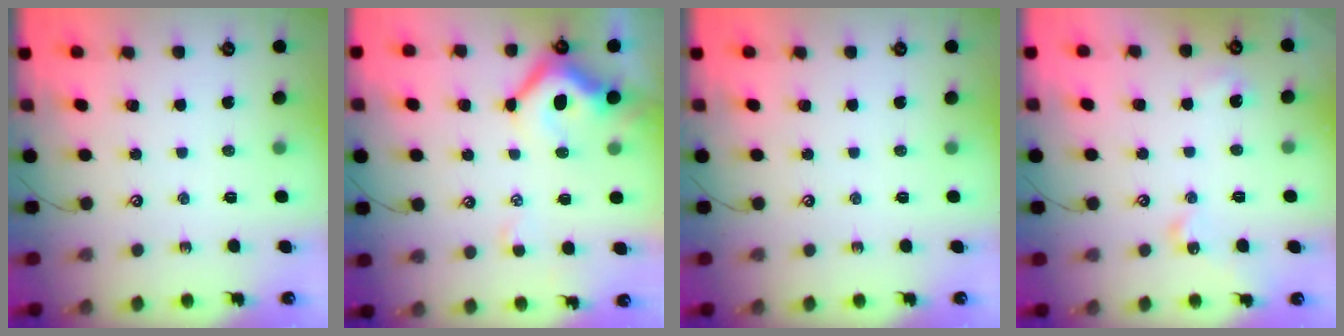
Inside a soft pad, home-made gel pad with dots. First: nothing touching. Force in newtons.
{"total": 7.1, "press": 6.9, "slide": 1.5}
{"total": 0.0}
{"total": 3.7, "press": 3.6, "slide": 0.6}